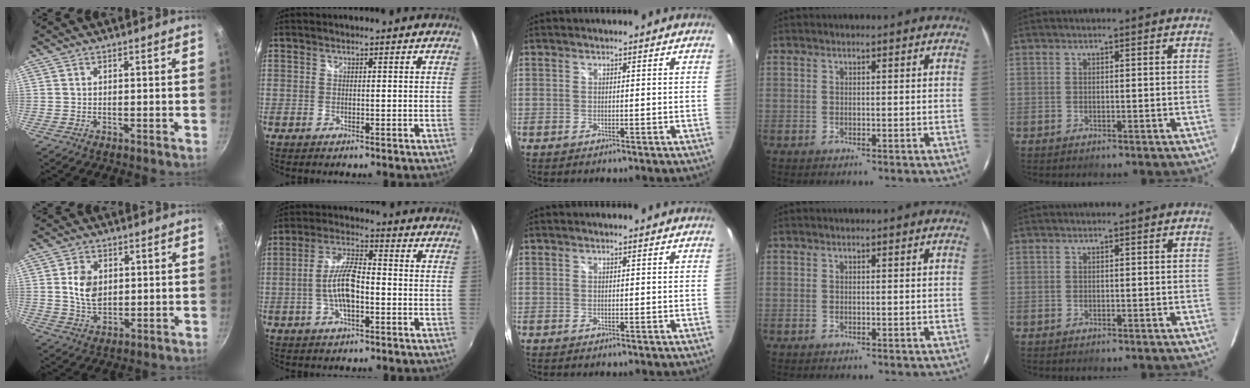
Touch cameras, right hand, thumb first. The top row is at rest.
{"thumb": {"total": 7.4, "force": [1.2, 5.2, 5.1], "torque": [-0.079, -0.009, 0.024]}, "index": {"total": 8.7, "force": [-2.2, 2.9, 7.9], "torque": [-0.159, 0.008, -0.041]}}